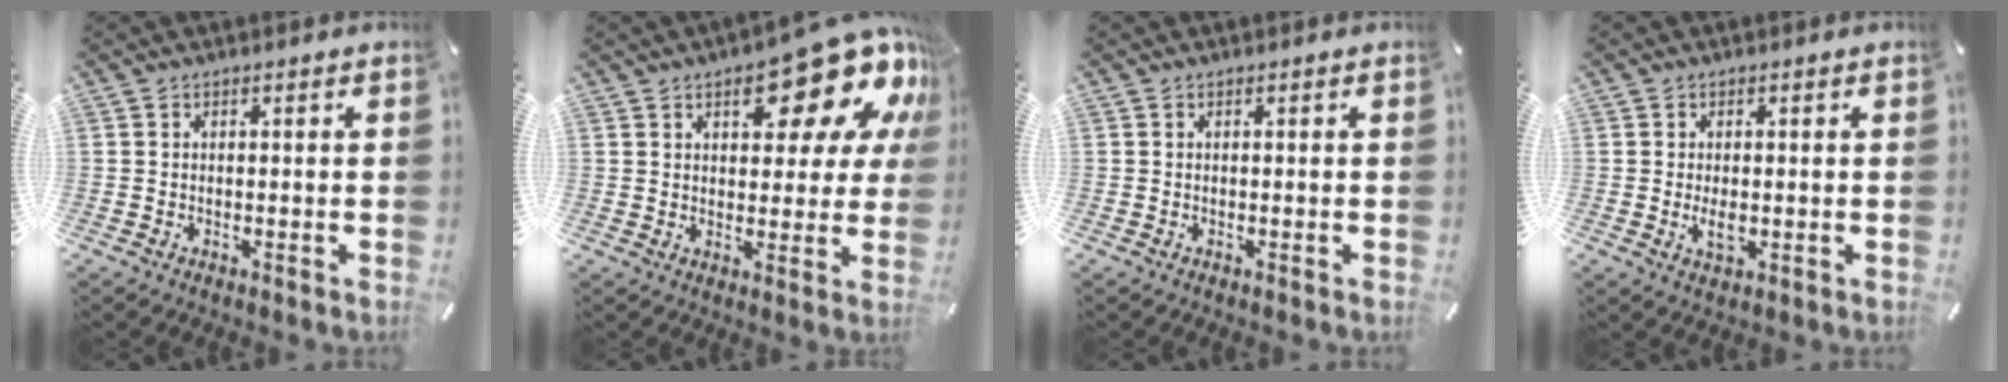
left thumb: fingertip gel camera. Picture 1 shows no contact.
{"total": 19.6, "force": [10.8, 8.6, 13.9], "torque": [-0.170, -0.073, 0.174]}
{"total": 0.0}
{"total": 2.1, "force": [0.0, 1.2, 1.8], "torque": [-0.030, -0.003, -0.001]}